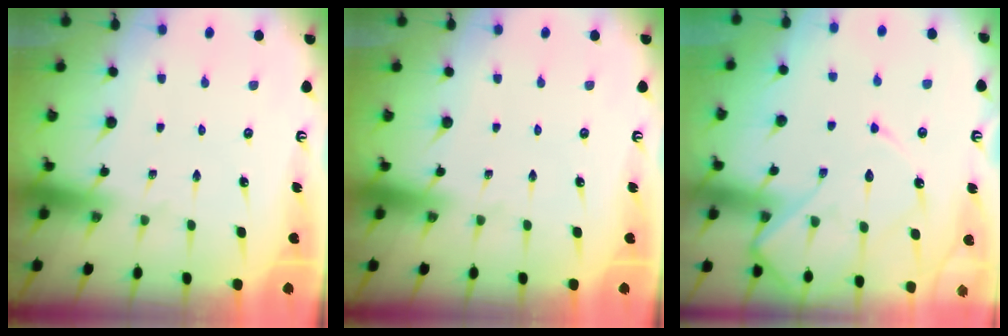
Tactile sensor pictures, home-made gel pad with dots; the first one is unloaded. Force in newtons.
{"total": 0.0}
{"total": 12.9, "press": 12.8, "slide": 1.2}